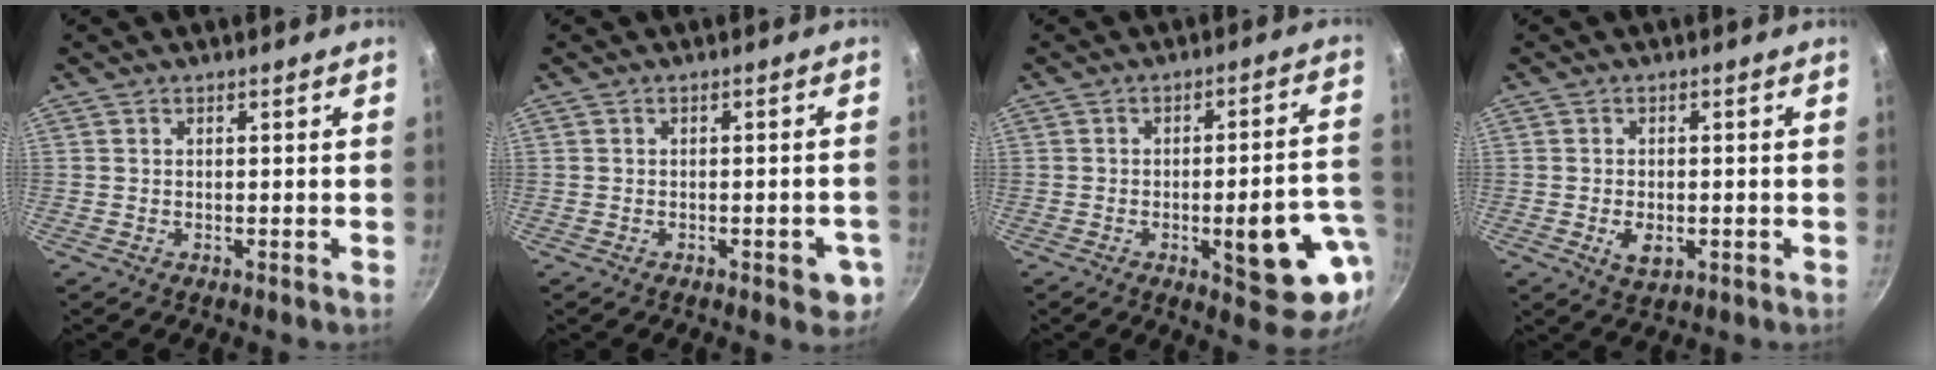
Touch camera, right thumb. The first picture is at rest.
{"total": 4.7, "force": [-1.9, 2.0, 3.8], "torque": [-0.031, 0.007, -0.021]}
{"total": 15.0, "force": [-4.2, 4.9, 13.6], "torque": [-0.140, 0.028, -0.051]}
{"total": 4.2, "force": [-1.1, 2.5, 3.2], "torque": [-0.050, 0.000, -0.013]}